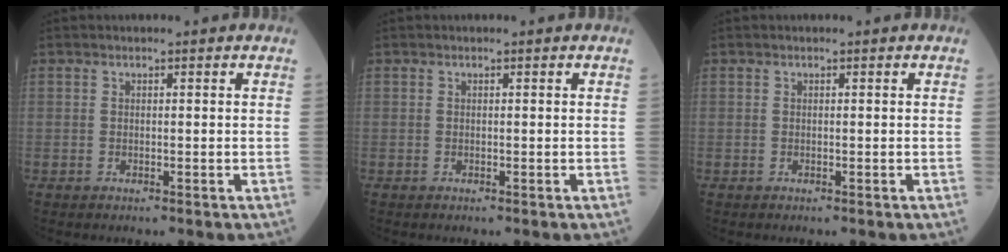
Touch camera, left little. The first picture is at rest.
{"total": 0.0}
{"total": 0.0}